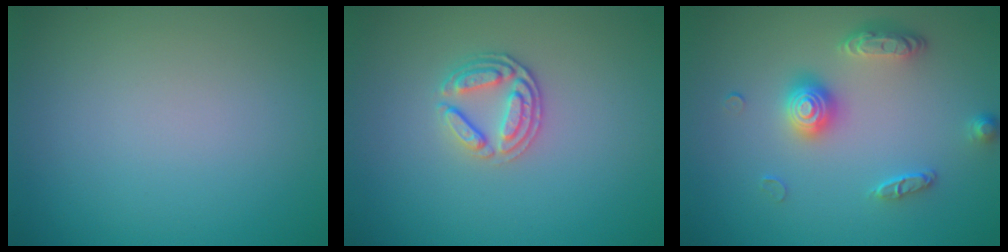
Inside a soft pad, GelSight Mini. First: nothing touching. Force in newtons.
{"total": 2.6, "press": 2.5, "slide": 0.8}
{"total": 3.3, "press": 2.9, "slide": 1.6}